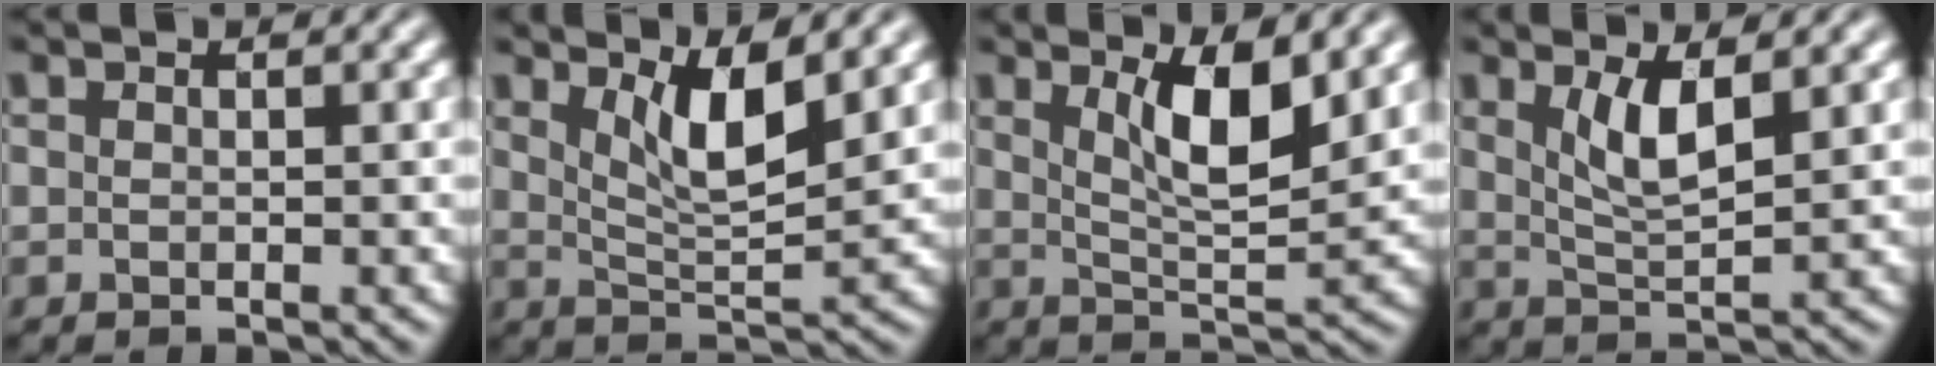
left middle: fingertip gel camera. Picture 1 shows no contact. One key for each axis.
{"total": 4.9, "fx": 2.3, "fy": 1.4, "fz": 4.1, "tx": -0.077, "ty": -0.014, "tz": 0.045}
{"total": 5.6, "fx": 2.0, "fy": 1.8, "fz": 4.9, "tx": -0.092, "ty": -0.010, "tz": 0.039}
{"total": 3.7, "fx": 1.2, "fy": 1.0, "fz": 3.3, "tx": -0.073, "ty": -0.010, "tz": 0.026}